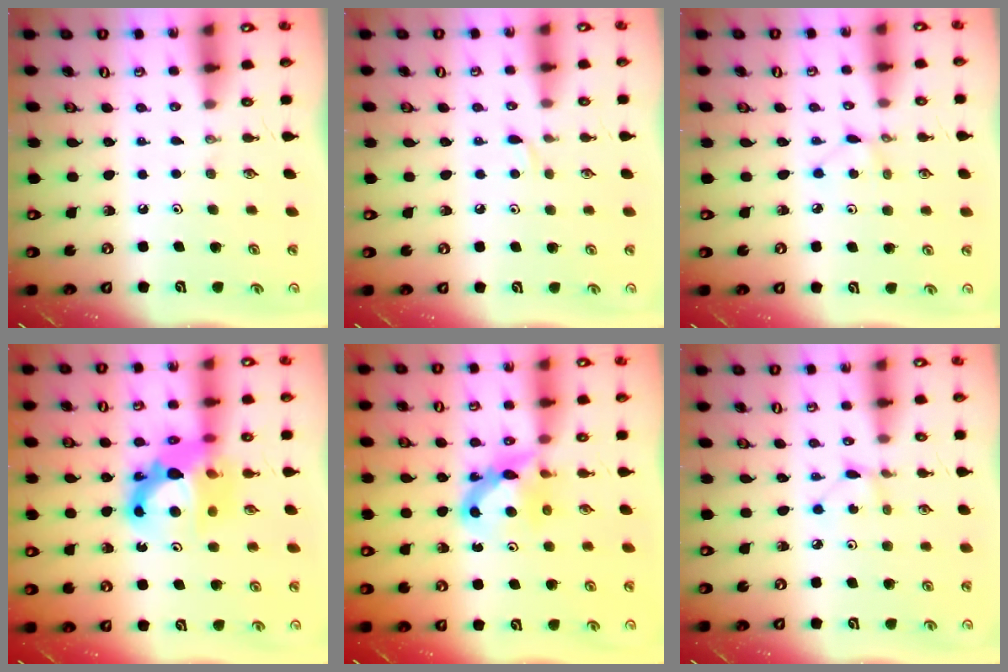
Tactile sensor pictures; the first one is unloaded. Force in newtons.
{"total": 3.2, "press": 3.1, "slide": 0.4}
{"total": 2.1, "press": 2.1, "slide": 0.3}
{"total": 13.6, "press": 13.4, "slide": 2.6}
{"total": 7.1, "press": 7.0, "slide": 0.7}
{"total": 1.5, "press": 1.5, "slide": 0.2}